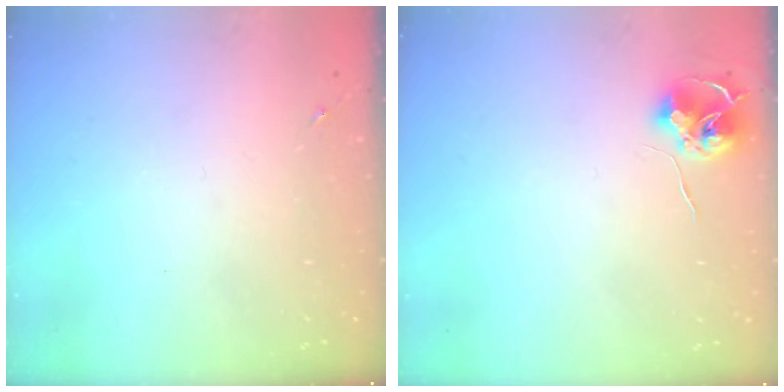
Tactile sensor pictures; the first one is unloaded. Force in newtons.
{"total": 7.9, "press": 7.9, "slide": 0.4}